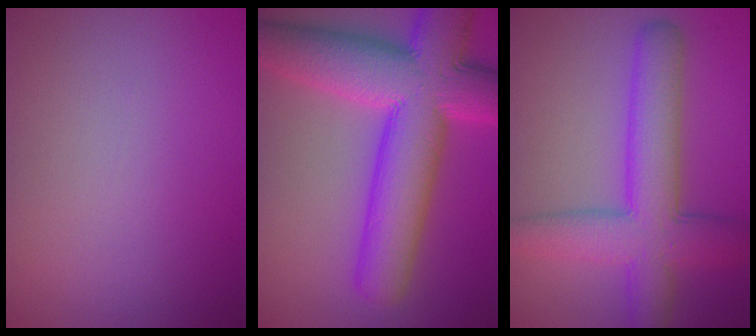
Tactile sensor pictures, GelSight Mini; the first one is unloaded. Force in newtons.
{"total": 12.1, "press": 12.1, "slide": 0.3}
{"total": 7.4, "press": 7.4, "slide": 0.2}